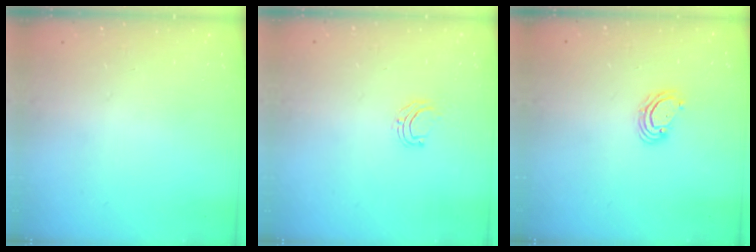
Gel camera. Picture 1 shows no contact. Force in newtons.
{"total": 4.8, "press": 4.8, "slide": 0.3}
{"total": 4.9, "press": 4.9, "slide": 0.4}